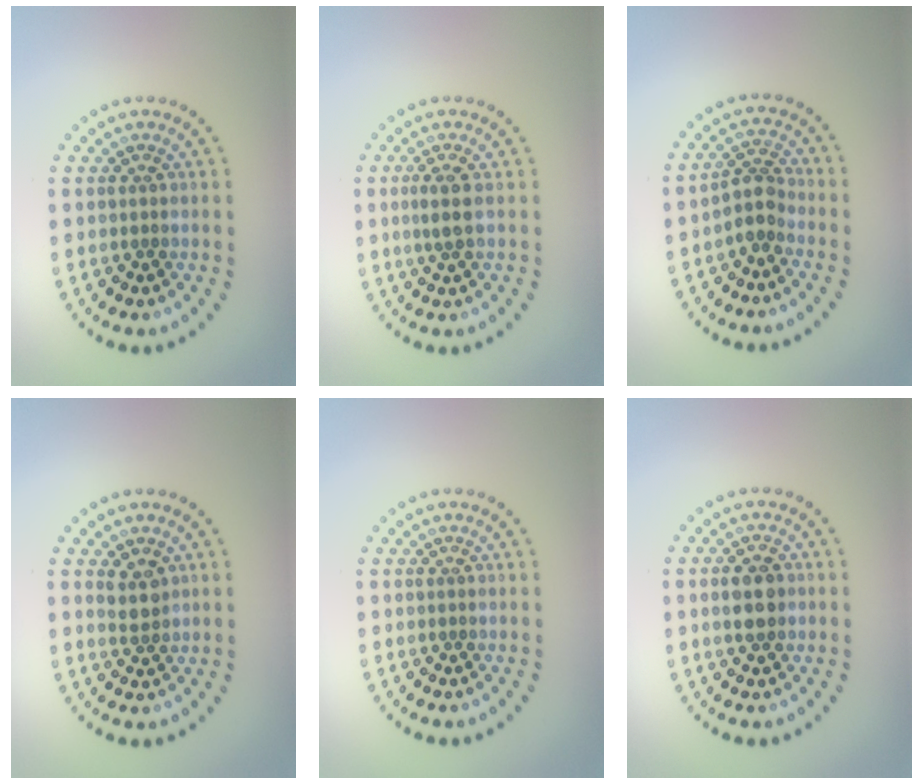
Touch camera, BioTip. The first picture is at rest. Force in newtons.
{"total": 1.7, "press": 1.6, "slide": 0.7}
{"total": 2.5, "press": 2.0, "slide": 1.4}
{"total": 1.9, "press": 1.7, "slide": 0.9}
{"total": 0.0}
{"total": 3.2, "press": 3.2, "slide": 0.0}